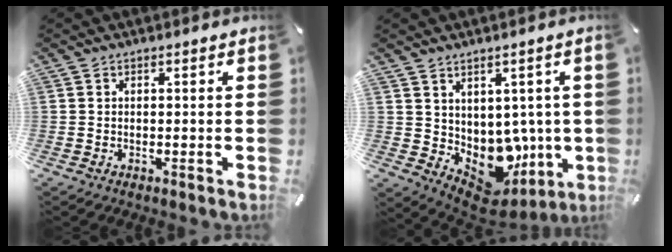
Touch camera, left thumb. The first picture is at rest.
{"total": 9.4, "force": [-0.2, 8.4, 4.2], "torque": [-0.052, -0.040, 0.019]}